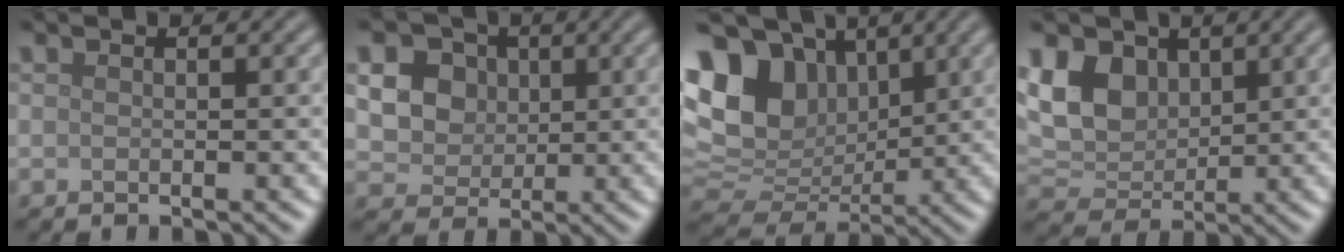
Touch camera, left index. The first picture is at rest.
{"total": 10.3, "force": [3.7, 8.4, 4.6], "torque": [-0.101, 0.028, 0.053]}
{"total": 11.5, "force": [4.3, 8.0, 7.1], "torque": [-0.147, 0.016, 0.076]}
{"total": 7.4, "force": [2.8, 5.4, 4.3], "torque": [-0.112, 0.016, 0.045]}